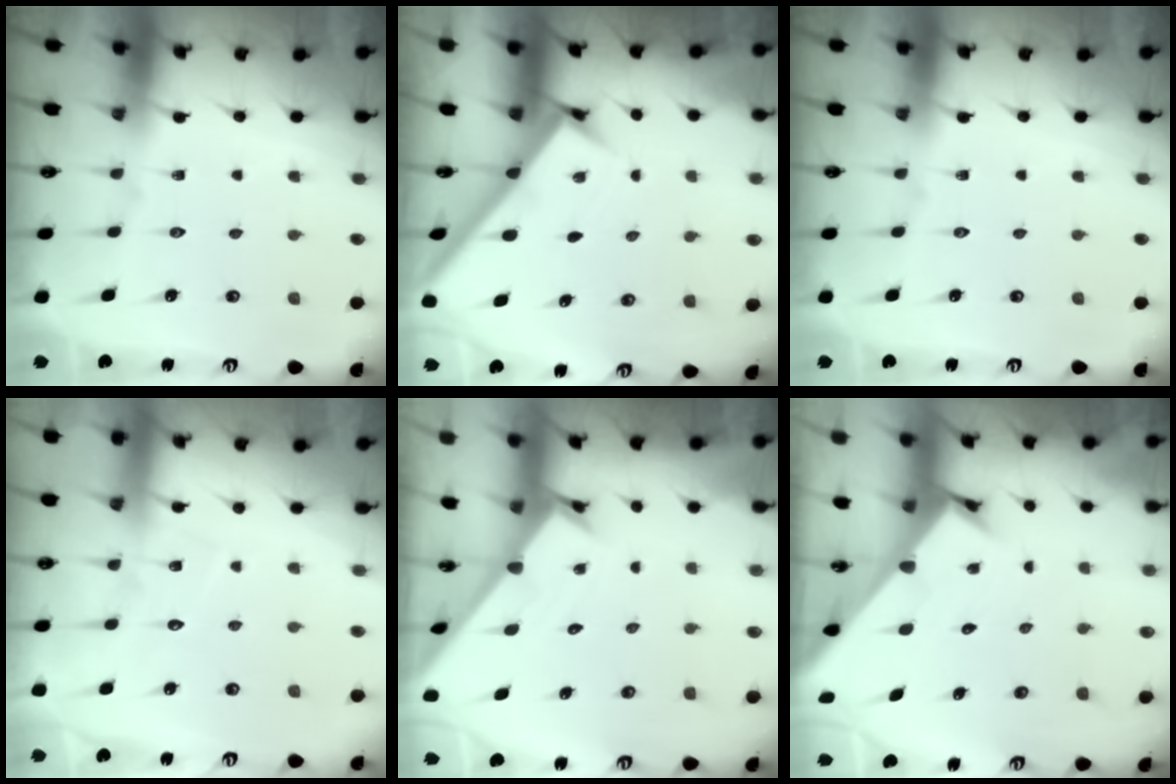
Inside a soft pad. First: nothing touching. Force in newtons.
{"total": 2.6, "press": 2.6, "slide": 0.3}
{"total": 0.0}
{"total": 4.6, "press": 4.5, "slide": 0.5}
{"total": 1.8, "press": 1.8, "slide": 0.1}
{"total": 2.7, "press": 2.7, "slide": 0.3}